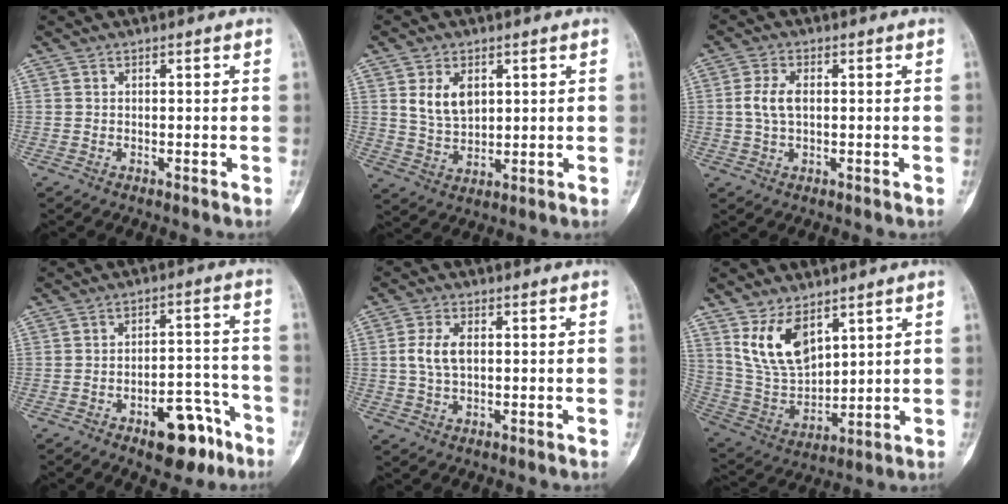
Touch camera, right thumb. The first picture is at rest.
{"total": 6.9, "force": [2.4, 4.5, 4.7], "torque": [-0.070, -0.015, 0.053]}
{"total": 4.7, "force": [0.4, 2.6, 3.9], "torque": [-0.089, 0.004, 0.005]}
{"total": 11.4, "force": [-7.1, 4.7, 7.6], "torque": [-0.092, 0.059, -0.107]}
{"total": 5.3, "force": [0.6, 3.0, 4.3], "torque": [-0.094, 0.003, 0.010]}
{"total": 12.3, "force": [6.7, 6.8, 7.9], "torque": [-0.128, -0.033, 0.151]}